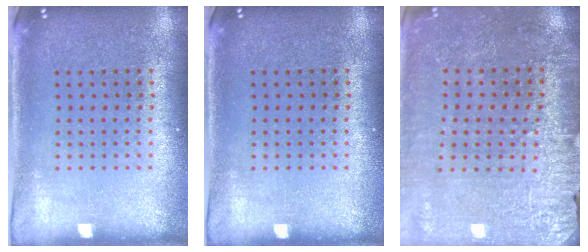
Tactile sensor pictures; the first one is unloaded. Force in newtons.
{"total": 0.0}
{"total": 2.8, "press": 2.8, "slide": 0.3}